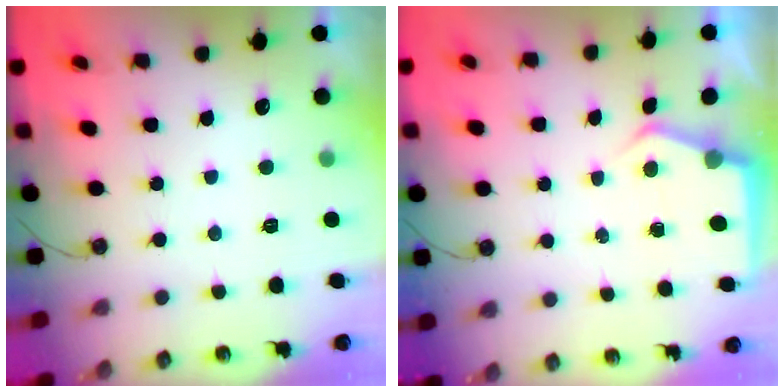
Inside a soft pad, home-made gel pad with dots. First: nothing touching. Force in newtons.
{"total": 4.6, "press": 4.6, "slide": 0.6}